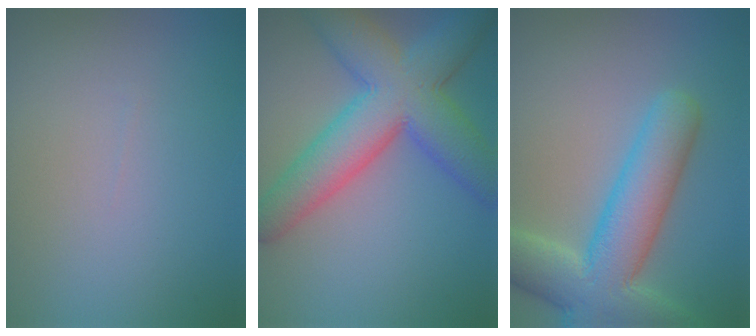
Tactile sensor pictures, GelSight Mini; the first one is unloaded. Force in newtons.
{"total": 9.6, "press": 9.6, "slide": 0.4}
{"total": 8.8, "press": 8.8, "slide": 0.7}